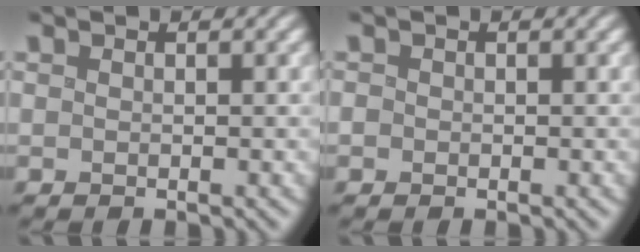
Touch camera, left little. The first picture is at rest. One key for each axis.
{"total": 1.1, "fx": -0.1, "fy": 1.1, "fz": 0.4, "tx": 0.000, "ty": 0.004, "tz": -0.005}